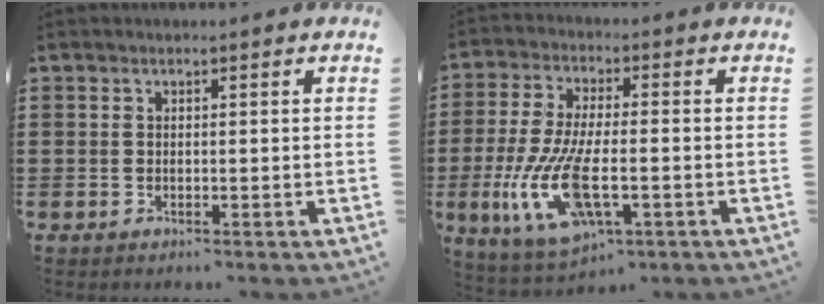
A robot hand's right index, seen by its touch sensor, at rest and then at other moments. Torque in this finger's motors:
{"motor_torque": [2.14, 0.00, 0.93, 0.21]}